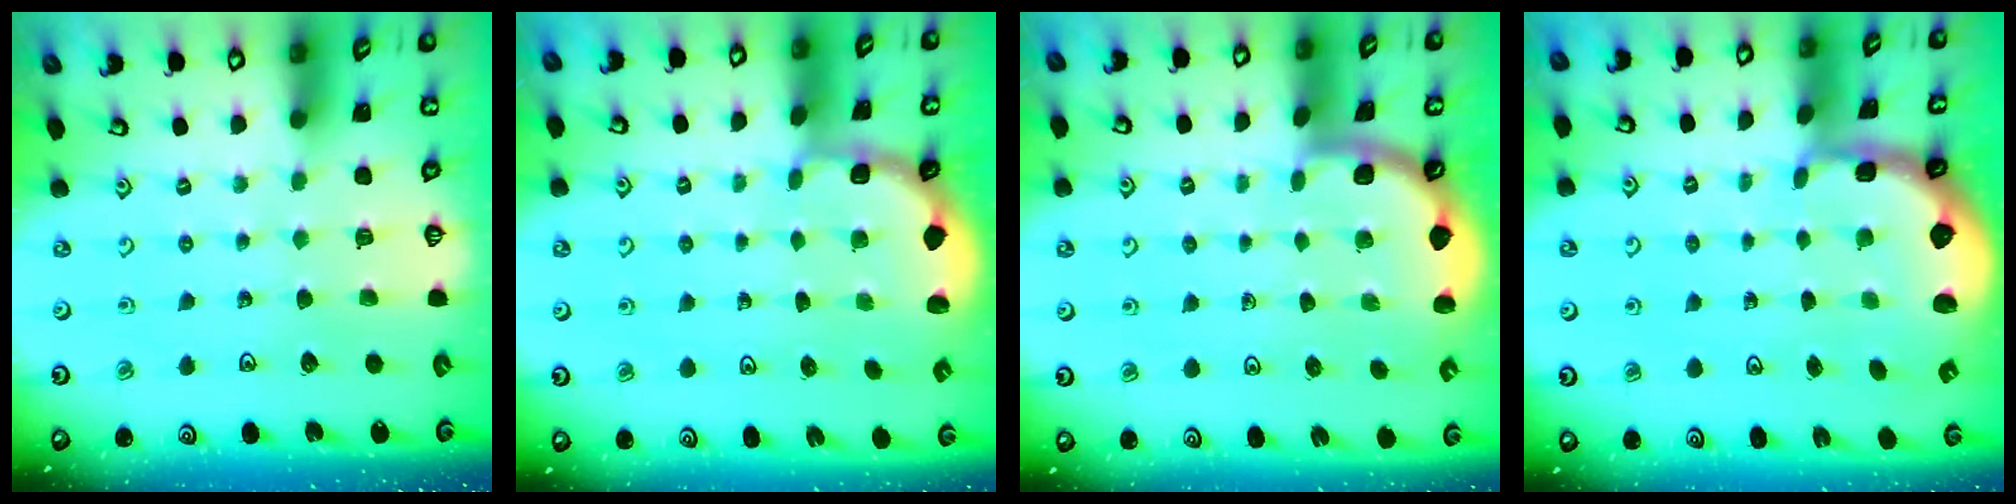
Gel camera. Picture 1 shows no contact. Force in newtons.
{"total": 1.8, "press": 1.6, "slide": 0.7}
{"total": 1.7, "press": 1.7, "slide": 0.0}
{"total": 2.4, "press": 1.7, "slide": 1.7}